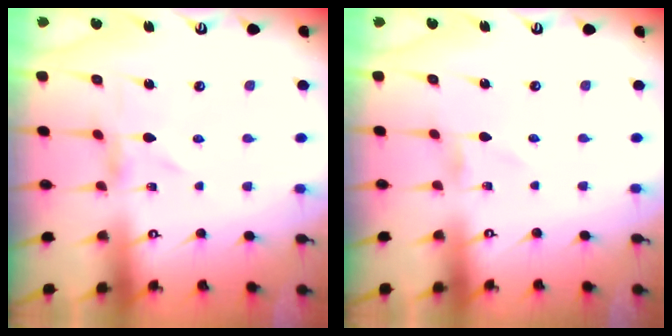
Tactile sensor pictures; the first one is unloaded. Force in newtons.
{"total": 0.0}